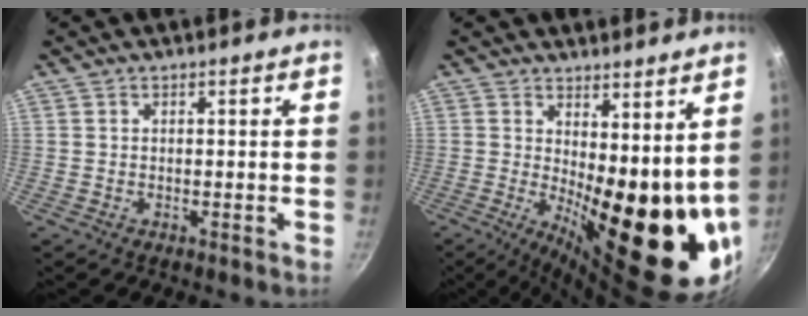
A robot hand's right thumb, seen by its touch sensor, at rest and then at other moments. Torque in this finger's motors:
{"motor_torque": [-0.39, 2.79, 2.46, -0.03, 0.62]}